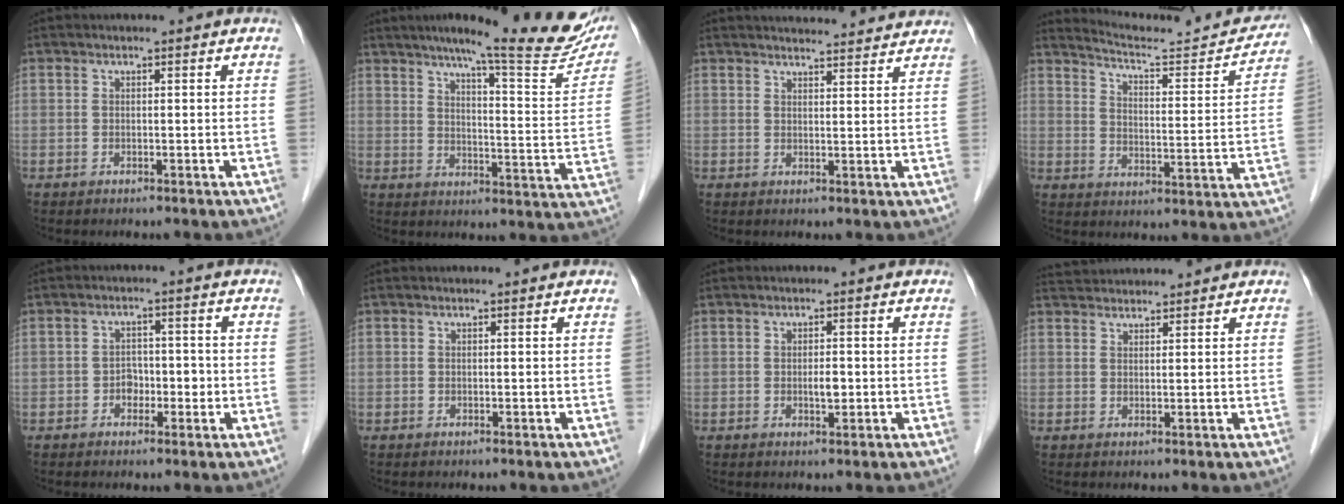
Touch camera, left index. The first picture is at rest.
{"total": 22.1, "force": [17.9, 2.0, 12.8], "torque": [-0.170, -0.028, 0.221]}
{"total": 12.3, "force": [11.9, 1.4, 3.0], "torque": [-0.030, 0.017, 0.137]}
{"total": 14.5, "force": [14.3, 0.1, 2.7], "torque": [-0.046, -0.040, 0.192]}
{"total": 3.0, "force": [-1.0, 2.2, 1.9], "torque": [-0.022, 0.011, -0.016]}
{"total": 0.0}
{"total": 1.7, "force": [-0.2, 0.7, 1.5], "torque": [-0.026, -0.001, -0.003]}
{"total": 5.2, "force": [5.1, 0.7, 0.8], "torque": [-0.016, 0.039, 0.083]}